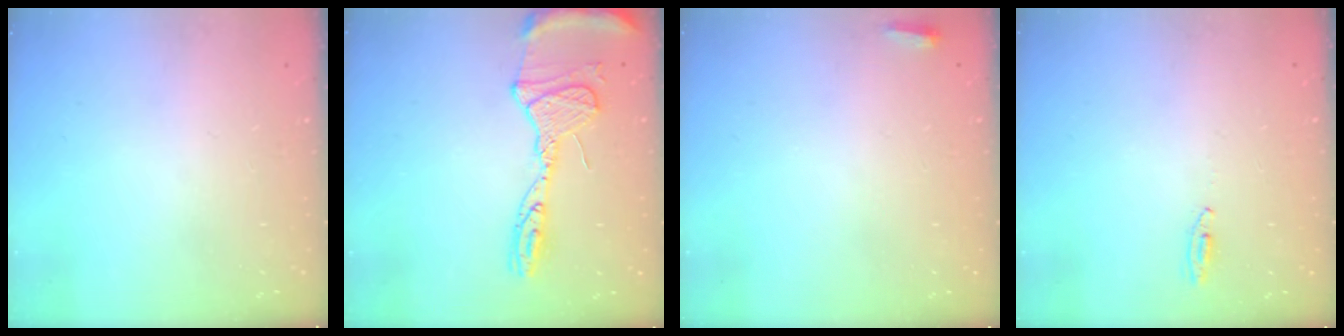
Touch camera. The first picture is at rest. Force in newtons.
{"total": 15.9, "press": 15.8, "slide": 1.6}
{"total": 2.7, "press": 2.6, "slide": 0.9}
{"total": 2.7, "press": 2.5, "slide": 1.0}